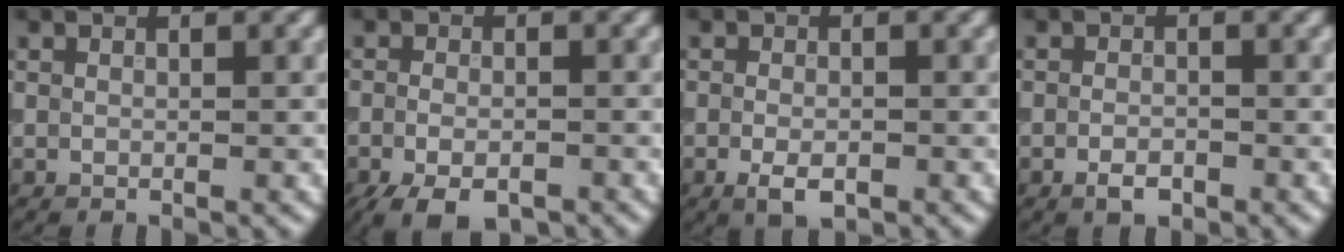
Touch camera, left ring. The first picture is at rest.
{"total": 5.3, "force": [-3.2, 2.4, 3.4], "torque": [-0.061, -0.010, -0.059]}
{"total": 2.4, "force": [-1.0, 1.2, 1.9], "torque": [-0.035, -0.006, -0.018]}
{"total": 1.6, "force": [-0.9, 0.8, 1.1], "torque": [-0.019, -0.001, -0.018]}